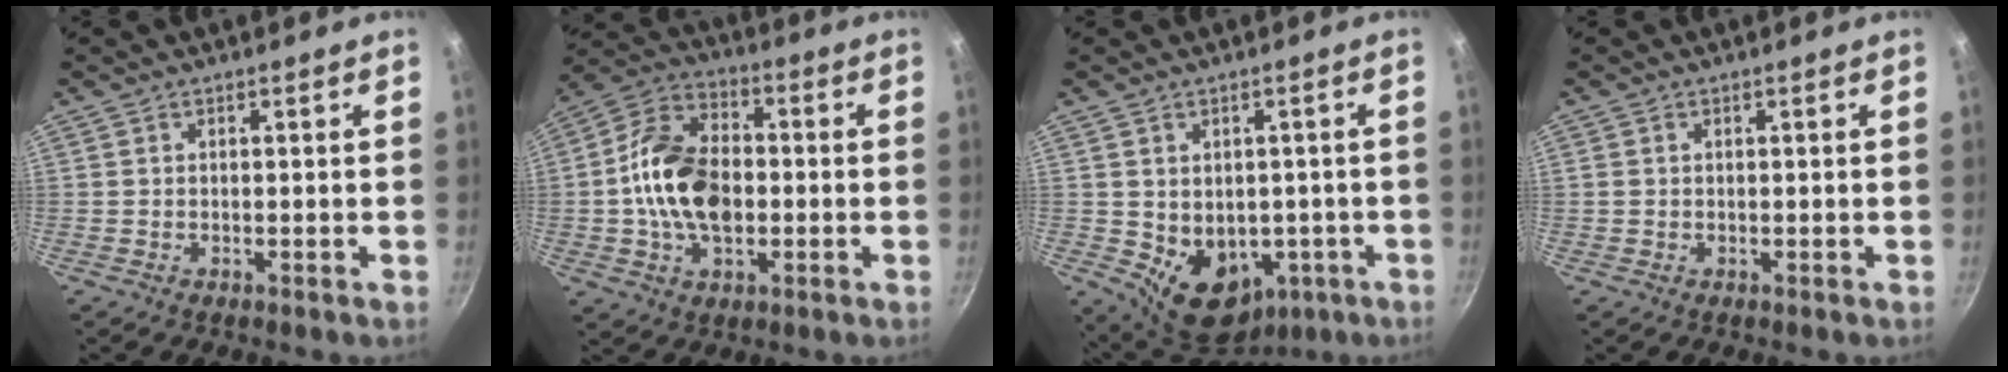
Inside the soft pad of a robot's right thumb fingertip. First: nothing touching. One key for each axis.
{"total": 16.0, "fx": -1.1, "fy": 10.3, "fz": 12.2, "tx": -0.196, "ty": 0.028, "tz": -0.036}
{"total": 12.5, "fx": -2.4, "fy": 9.5, "fz": 7.8, "tx": -0.082, "ty": -0.006, "tz": -0.004}
{"total": 0.7, "fx": 0.1, "fy": 0.6, "fz": 0.3, "tx": -0.005, "ty": 0.003, "tz": 0.002}